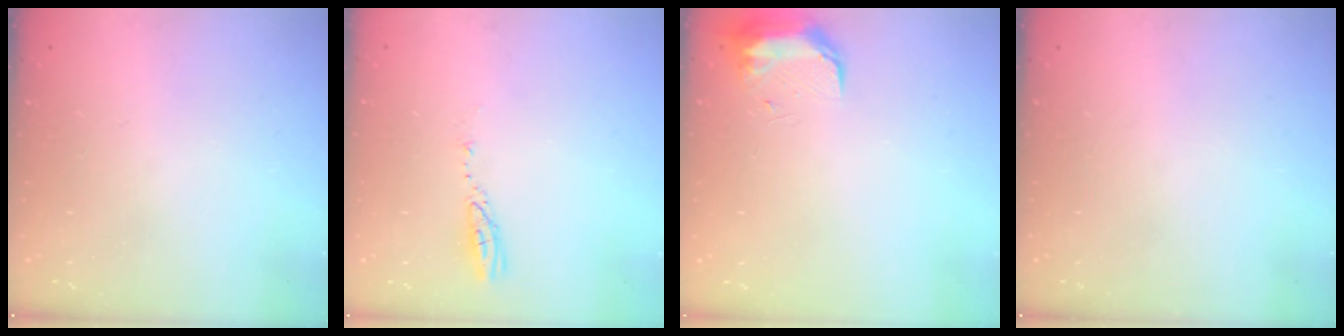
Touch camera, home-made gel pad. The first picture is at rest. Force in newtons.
{"total": 3.5, "press": 3.5, "slide": 0.3}
{"total": 8.9, "press": 8.8, "slide": 1.1}
{"total": 0.0}